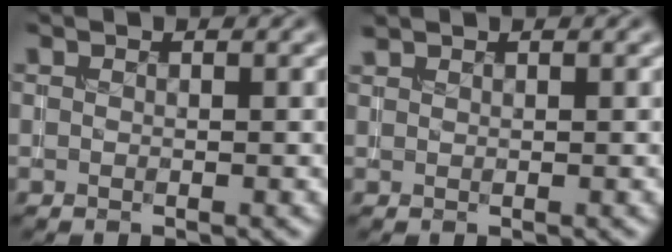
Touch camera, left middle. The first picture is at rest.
{"total": 0.6, "force": [0.6, 0.1, 0.1], "torque": [0.000, 0.001, 0.016]}